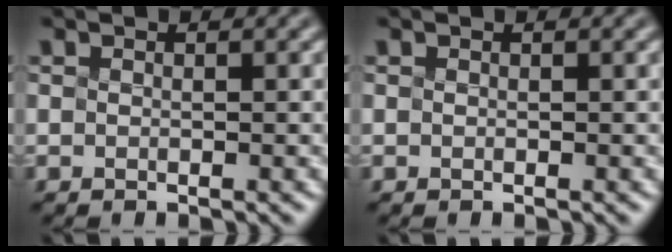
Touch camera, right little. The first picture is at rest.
{"total": 0.0}